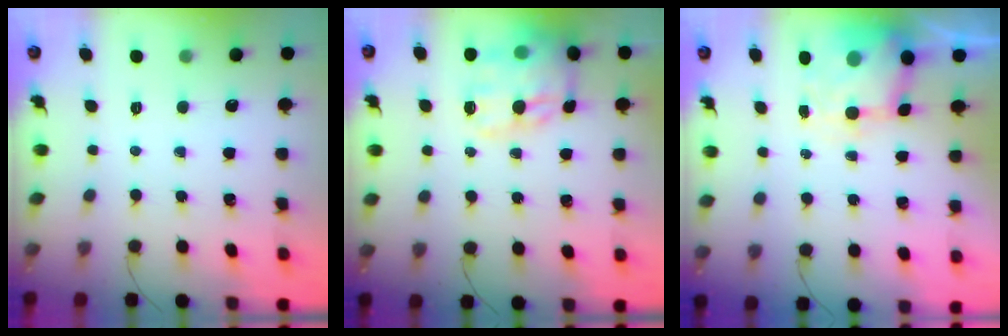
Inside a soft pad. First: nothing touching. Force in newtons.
{"total": 16.2, "press": 15.8, "slide": 3.3}
{"total": 7.1, "press": 6.9, "slide": 1.4}